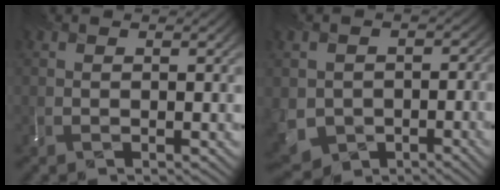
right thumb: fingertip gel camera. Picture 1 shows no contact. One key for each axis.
{"total": 9.5, "fx": -1.9, "fy": 8.4, "fz": 4.0, "tx": -0.116, "ty": -0.050, "tz": -0.019}